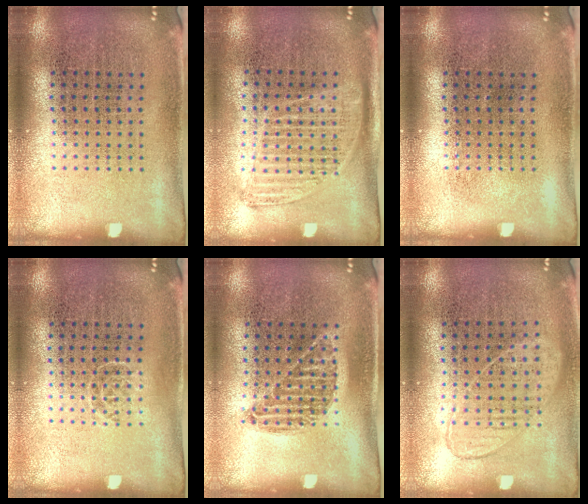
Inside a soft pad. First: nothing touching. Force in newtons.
{"total": 1.3, "press": 1.1, "slide": 0.7}
{"total": 0.0}
{"total": 0.6, "press": 0.4, "slide": 0.5}
{"total": 0.9, "press": 0.8, "slide": 0.5}
{"total": 0.9, "press": 0.8, "slide": 0.4}